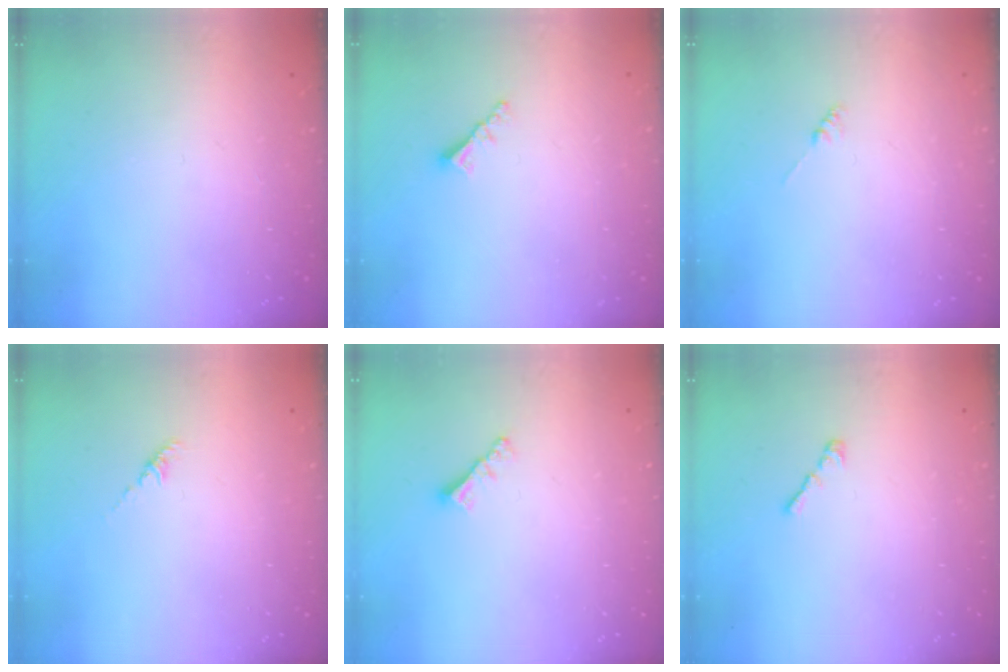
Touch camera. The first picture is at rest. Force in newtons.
{"total": 2.3, "press": 2.3, "slide": 0.1}
{"total": 0.0}
{"total": 1.2, "press": 1.1, "slide": 0.5}
{"total": 2.9, "press": 2.9, "slide": 0.3}
{"total": 2.2, "press": 2.1, "slide": 0.6}